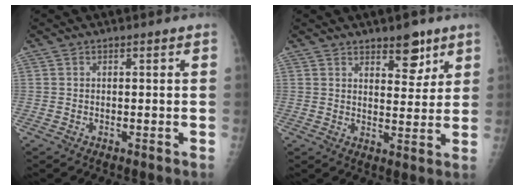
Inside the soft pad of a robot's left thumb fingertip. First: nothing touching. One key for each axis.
{"total": 6.5, "fx": 4.3, "fy": 3.0, "fz": 3.8, "tx": -0.024, "ty": -0.028, "tz": 0.062}